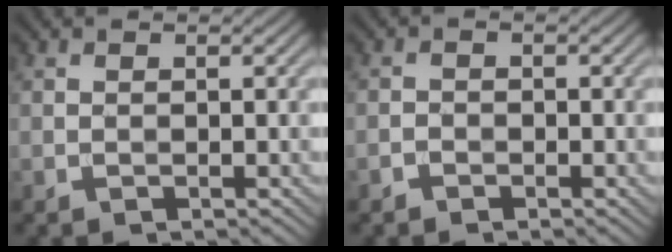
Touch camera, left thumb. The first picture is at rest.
{"total": 1.1, "force": [-0.8, 0.6, 0.3], "torque": [-0.004, 0.001, -0.019]}